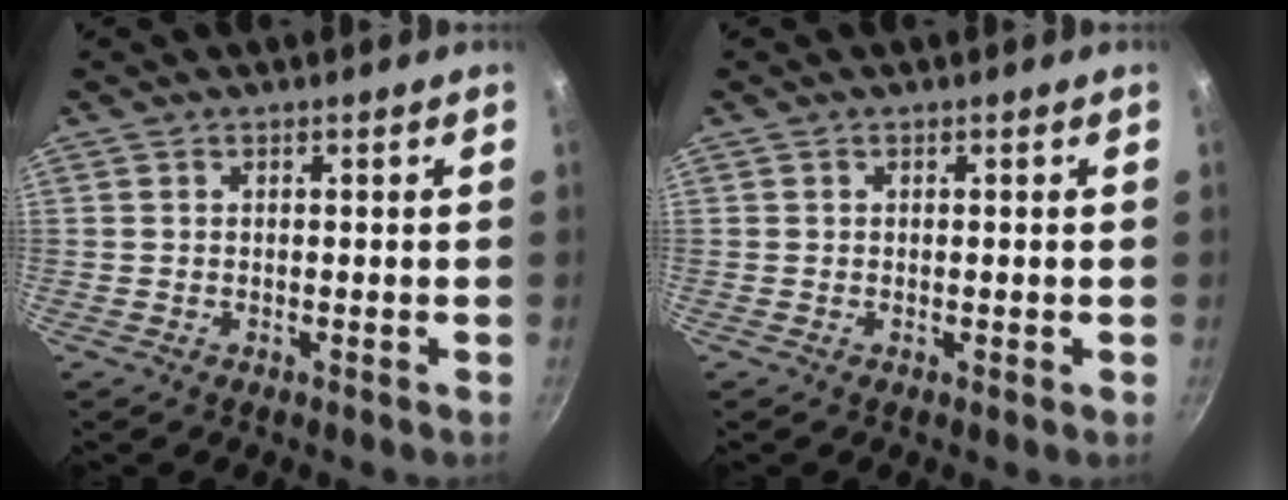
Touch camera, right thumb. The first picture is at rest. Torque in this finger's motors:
{"motor_torque": [-0.32, -0.03, -0.32, 0.01, -0.03]}